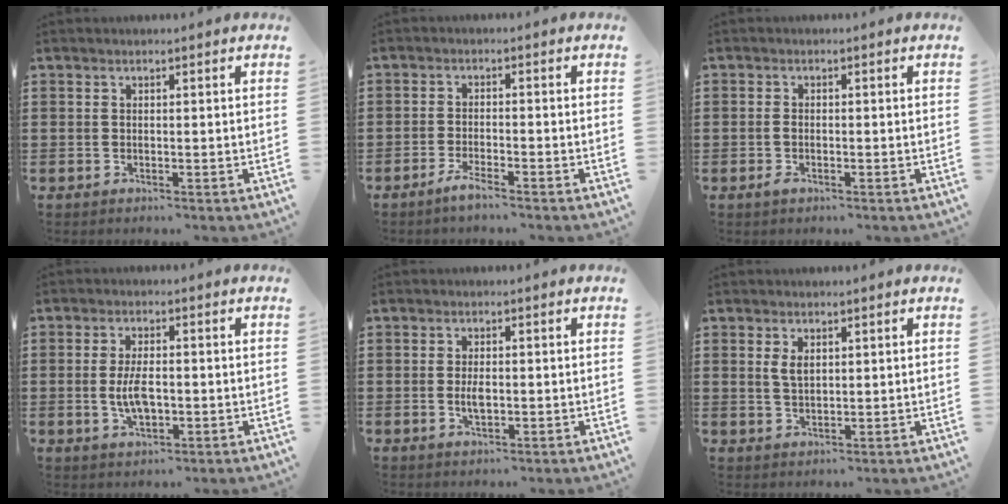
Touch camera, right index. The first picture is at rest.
{"total": 2.6, "force": [-2.2, 0.0, 1.5], "torque": [-0.033, -0.001, -0.042]}
{"total": 1.2, "force": [-0.5, 0.6, 1.0], "torque": [-0.021, -0.004, -0.008]}
{"total": 5.0, "force": [-0.6, 2.3, 4.4], "torque": [-0.094, -0.001, -0.014]}
{"total": 2.7, "force": [-0.3, 1.2, 2.4], "torque": [-0.045, 0.002, -0.005]}
{"total": 2.5, "force": [0.9, 1.3, 1.9], "torque": [-0.042, 0.005, 0.016]}